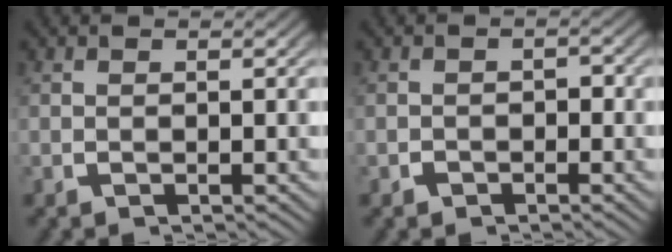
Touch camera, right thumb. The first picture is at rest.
{"total": 1.1, "force": [-0.7, 0.7, 0.3], "torque": [-0.002, -0.007, -0.012]}